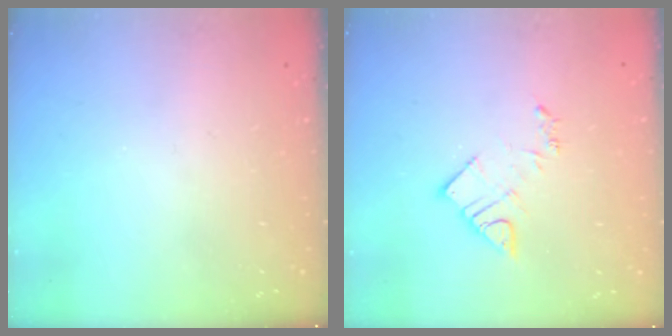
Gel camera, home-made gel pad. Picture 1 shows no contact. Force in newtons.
{"total": 7.9, "press": 7.9, "slide": 0.4}